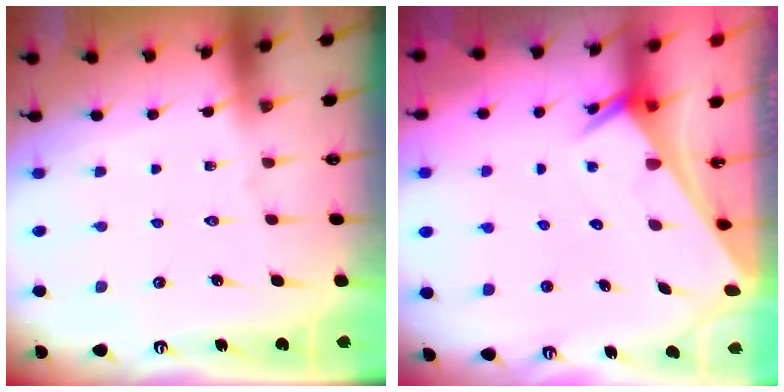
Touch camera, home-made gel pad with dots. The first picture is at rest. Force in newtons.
{"total": 2.7, "press": 2.7, "slide": 0.1}